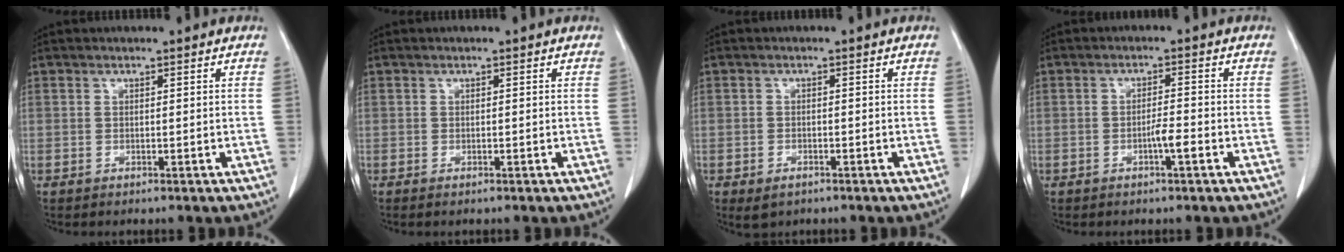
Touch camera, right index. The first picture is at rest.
{"total": 0.6, "force": [-0.4, 0.1, 0.4], "torque": [-0.009, -0.001, -0.007]}
{"total": 2.7, "force": [-1.6, 1.4, 1.5], "torque": [-0.028, -0.002, -0.018]}
{"total": 2.8, "force": [-1.2, 0.1, 2.5], "torque": [-0.041, 0.001, -0.021]}